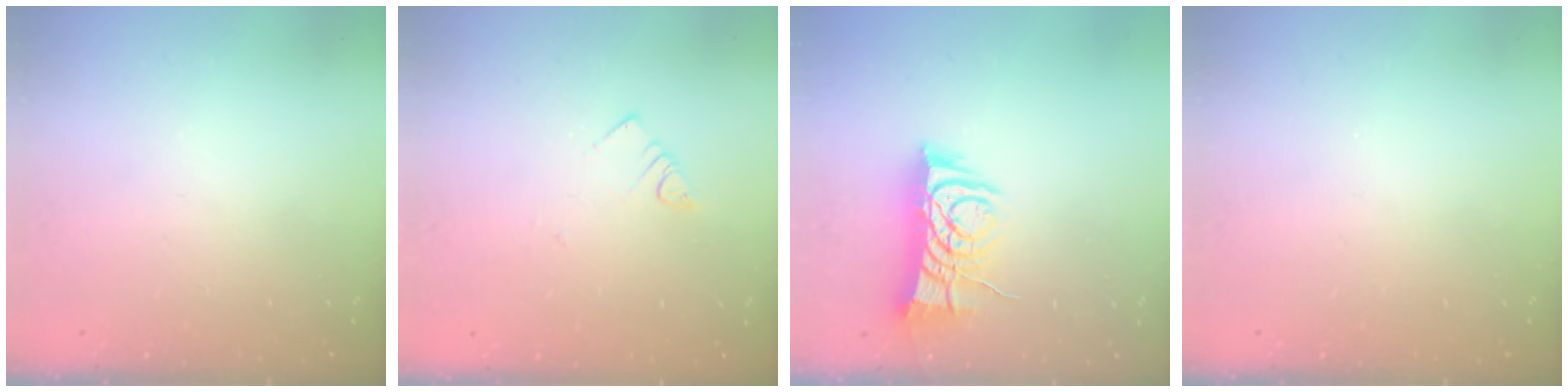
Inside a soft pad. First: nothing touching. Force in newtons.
{"total": 2.9, "press": 2.9, "slide": 0.2}
{"total": 9.0, "press": 8.9, "slide": 1.0}
{"total": 0.0}